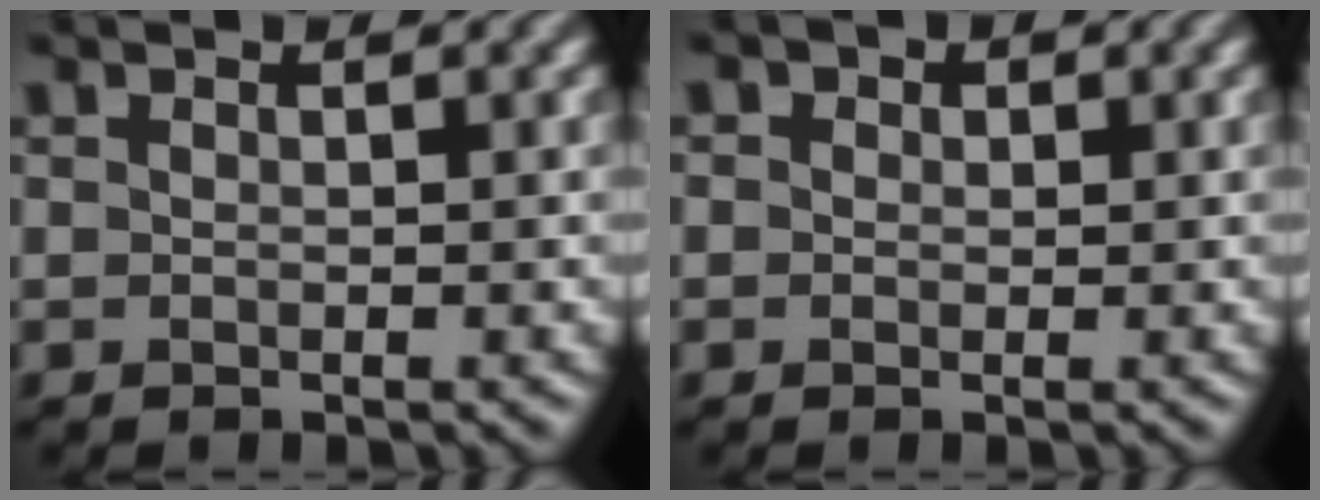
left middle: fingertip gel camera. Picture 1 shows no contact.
{"total": 2.2, "force": [1.0, 1.8, 0.7], "torque": [0.012, 0.015, -0.016]}